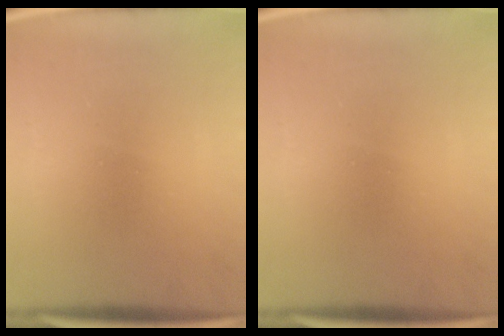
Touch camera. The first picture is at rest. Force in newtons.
{"total": 0.0}